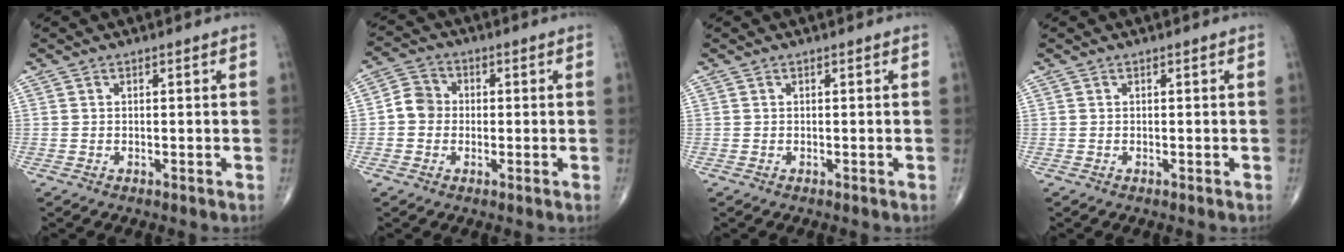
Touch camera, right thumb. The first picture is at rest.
{"total": 4.9, "force": [-0.4, 4.5, 2.0], "torque": [-0.021, 0.014, -0.017]}
{"total": 0.0}
{"total": 0.0}